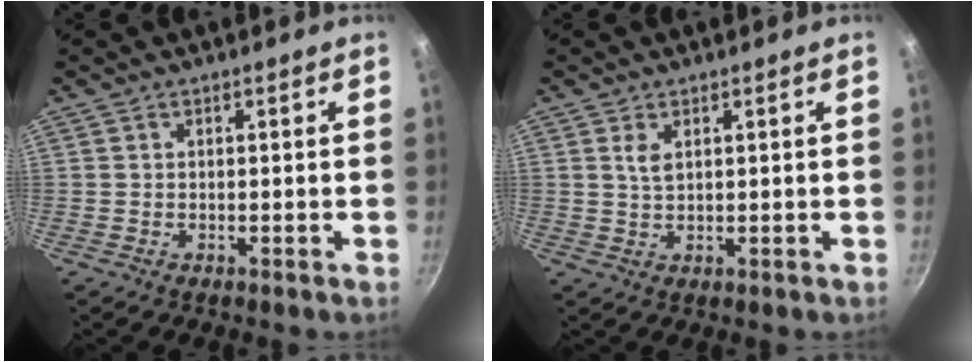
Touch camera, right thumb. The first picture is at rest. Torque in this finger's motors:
{"motor_torque": [-0.06, -0.23, 0.57, 0.00, 0.11]}